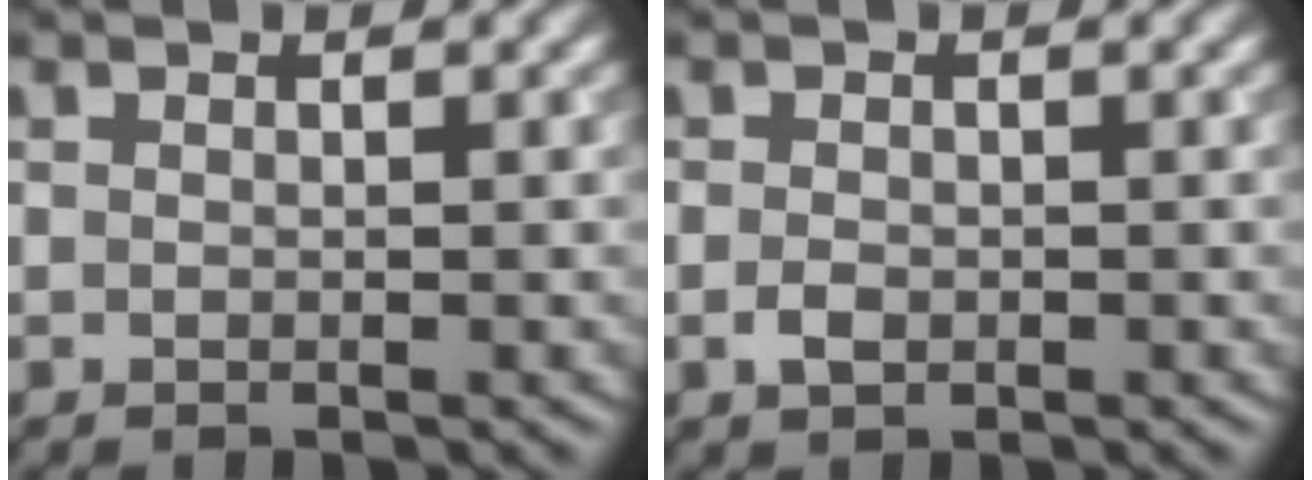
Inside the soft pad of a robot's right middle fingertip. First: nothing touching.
{"total": 1.1, "force": [-0.5, 0.7, 0.6], "torque": [-0.018, -0.002, -0.011]}